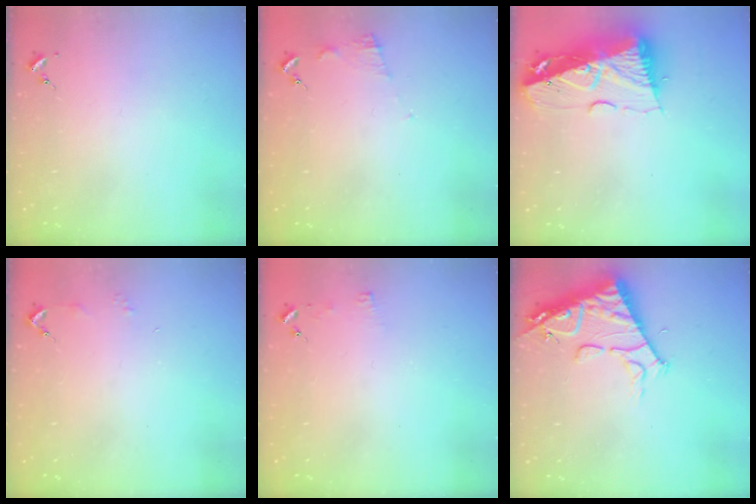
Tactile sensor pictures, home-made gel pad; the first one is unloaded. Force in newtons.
{"total": 6.7, "press": 6.7, "slide": 0.5}
{"total": 14.8, "press": 14.7, "slide": 1.8}
{"total": 2.9, "press": 2.8, "slide": 0.3}
{"total": 3.4, "press": 3.3, "slide": 0.3}
{"total": 13.9, "press": 13.8, "slide": 1.7}